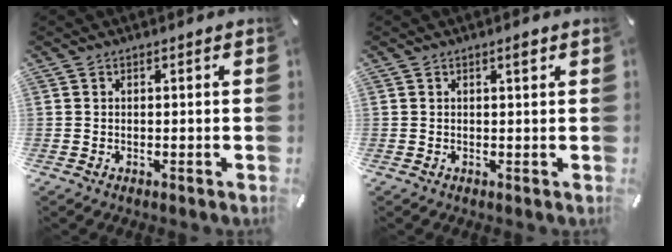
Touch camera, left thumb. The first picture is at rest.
{"total": 1.3, "force": [0.6, 0.1, 1.2], "torque": [-0.016, -0.001, 0.008]}